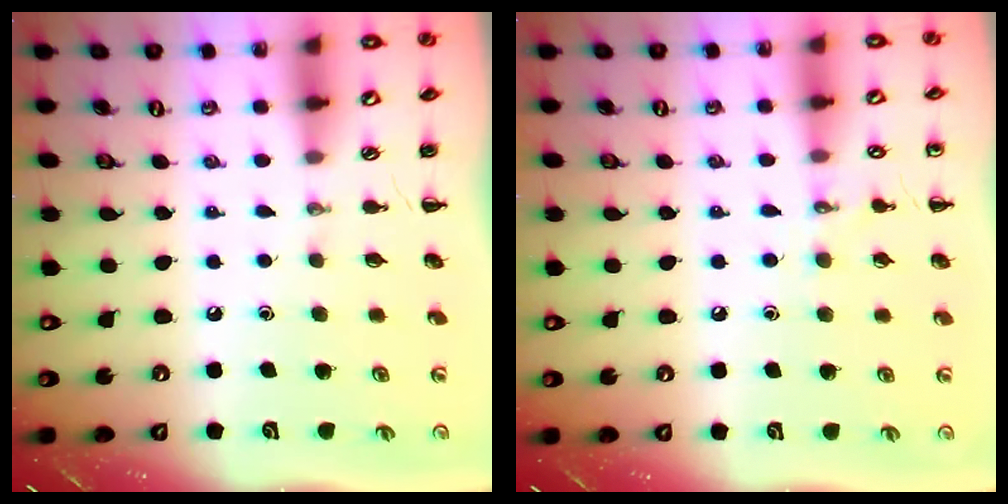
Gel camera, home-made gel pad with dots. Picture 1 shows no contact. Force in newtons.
{"total": 6.2, "press": 6.0, "slide": 1.8}